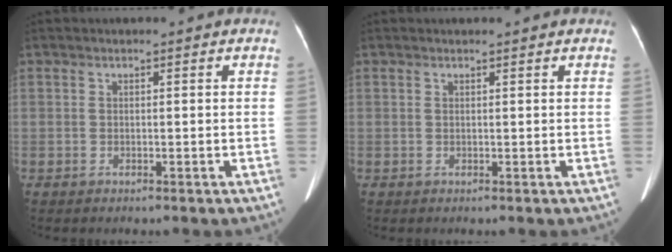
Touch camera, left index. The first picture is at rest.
{"total": 1.6, "force": [1.5, 0.1, 0.5], "torque": [-0.011, 0.013, 0.018]}